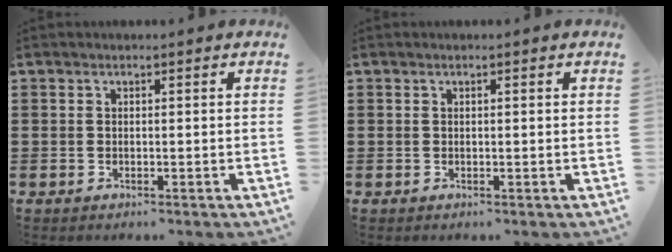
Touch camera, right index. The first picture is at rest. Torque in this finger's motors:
{"motor_torque": [-0.17, 0.14, -0.01, -0.01]}